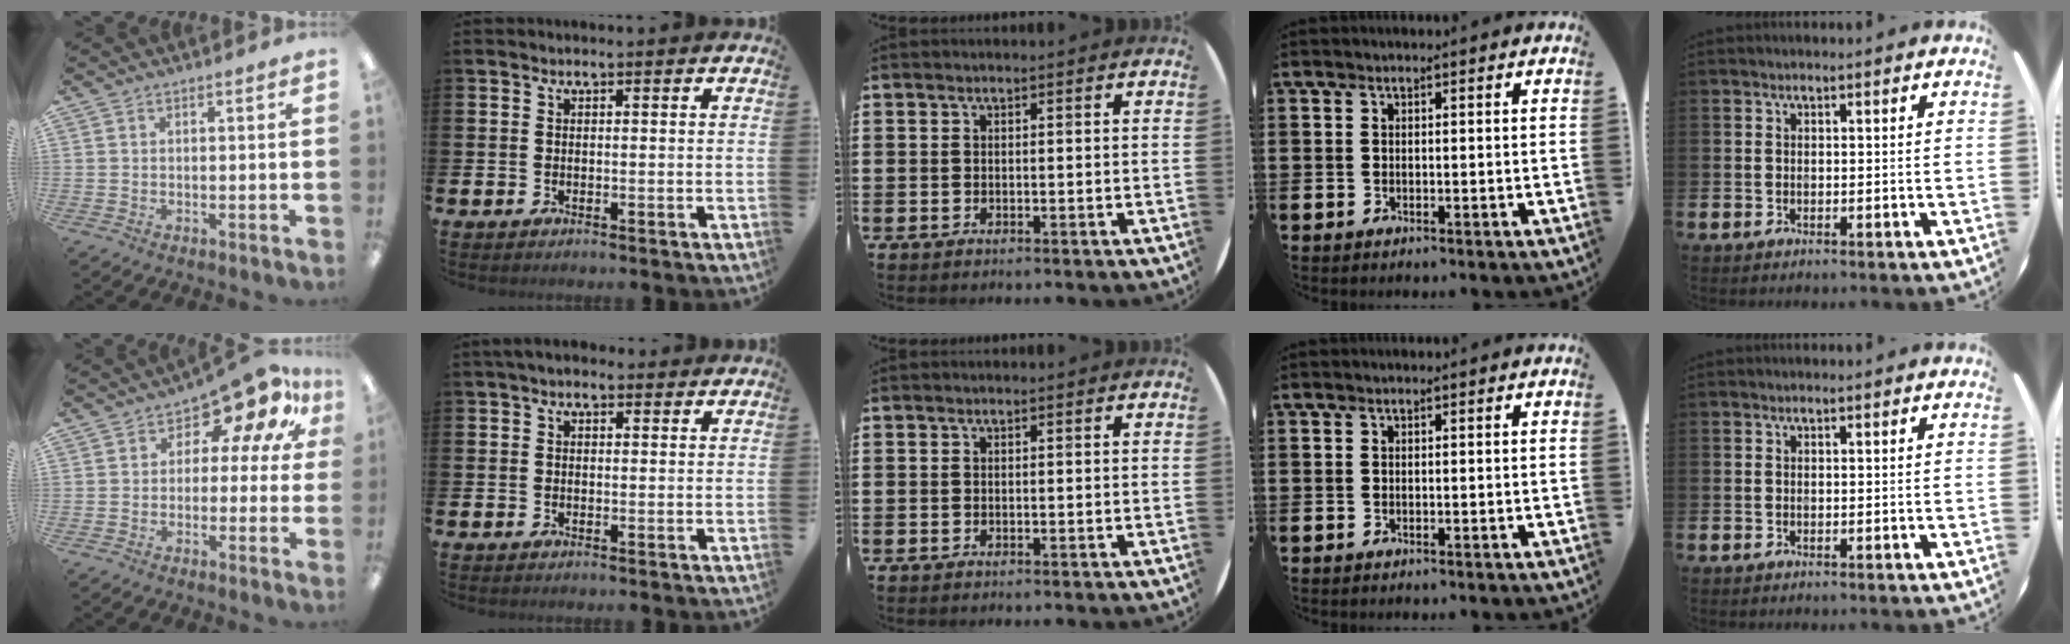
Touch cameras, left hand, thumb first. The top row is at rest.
{"thumb": {"total": 11.3, "force": [7.6, 5.4, 6.4], "torque": [-0.095, -0.058, 0.131]}, "index": {"total": 2.2, "force": [1.7, 1.2, 0.8], "torque": [-0.010, 0.003, 0.028]}}